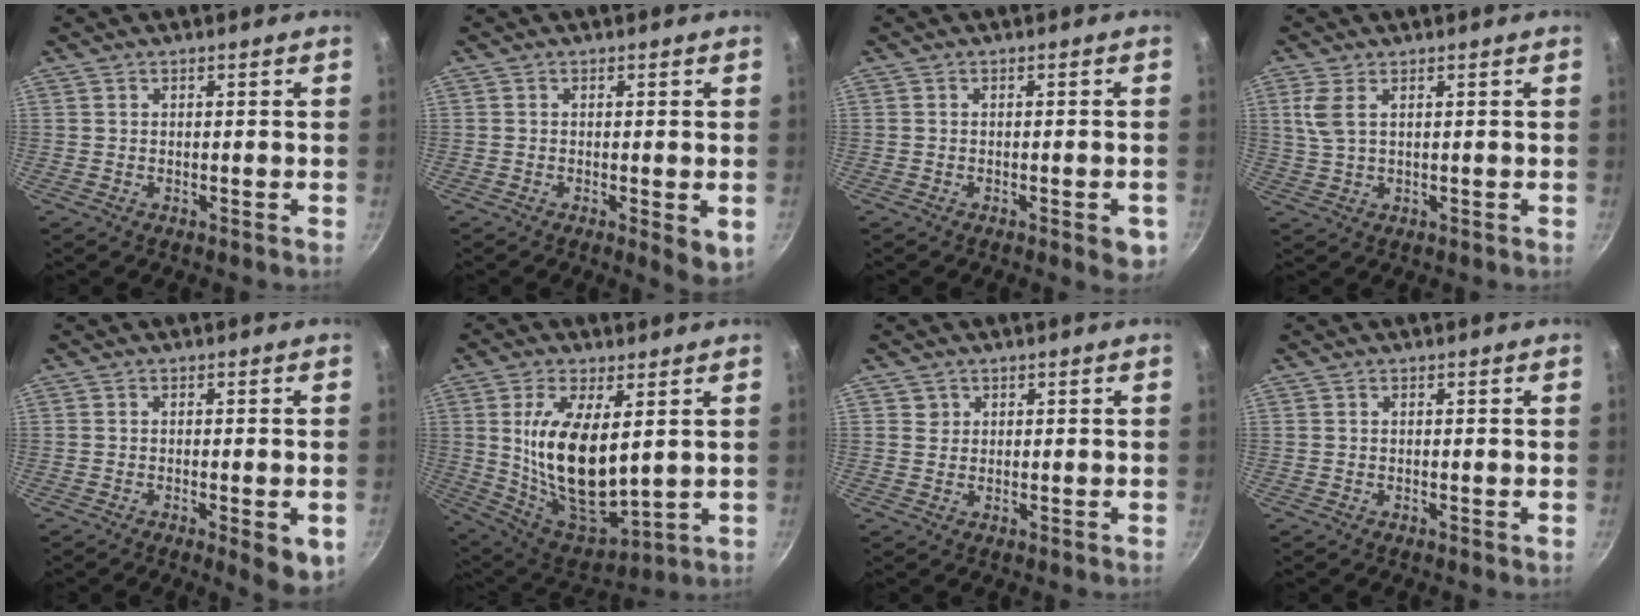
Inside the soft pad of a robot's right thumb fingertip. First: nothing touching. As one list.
[{"total": 4.3, "force": [-0.8, 1.4, 4.0], "torque": [-0.050, -0.011, -0.010]}, {"total": 4.3, "force": [-1.8, 1.4, 3.6], "torque": [-0.036, 0.003, -0.022]}, {"total": 4.4, "force": [1.6, 2.0, 3.6], "torque": [-0.082, -0.001, 0.035]}, {"total": 6.1, "force": [-2.1, 1.7, 5.5], "torque": [-0.062, -0.001, -0.026]}, {"total": 18.3, "force": [3.1, 8.2, 16.0], "torque": [-0.285, -0.033, 0.073]}, {"total": 1.8, "force": [0.6, 1.7, 0.2], "torque": [0.011, 0.003, 0.006]}, {"total": 0.0}]